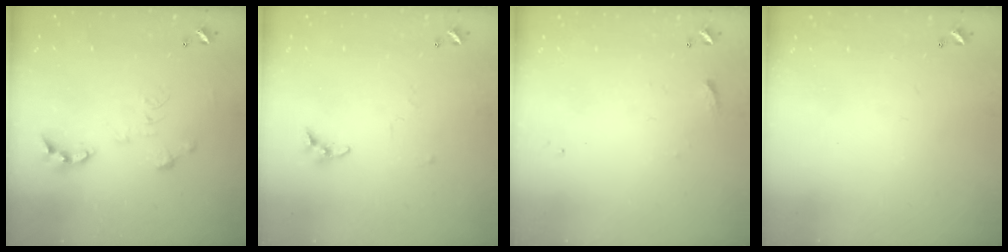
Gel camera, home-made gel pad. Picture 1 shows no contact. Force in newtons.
{"total": 7.0, "press": 7.0, "slide": 0.4}
{"total": 7.2, "press": 7.2, "slide": 0.7}
{"total": 0.0}